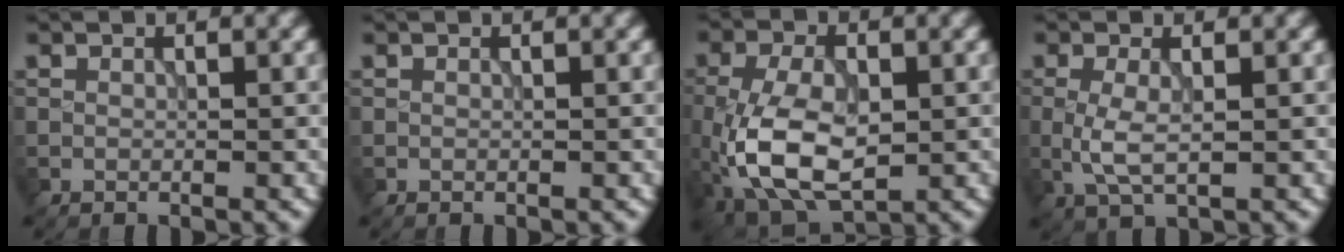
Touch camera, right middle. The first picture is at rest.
{"total": 0.0}
{"total": 9.2, "force": [-2.1, 4.9, 7.5], "torque": [-0.157, -0.005, -0.043]}
{"total": 2.8, "force": [-0.2, 1.0, 2.6], "torque": [-0.061, -0.003, -0.005]}